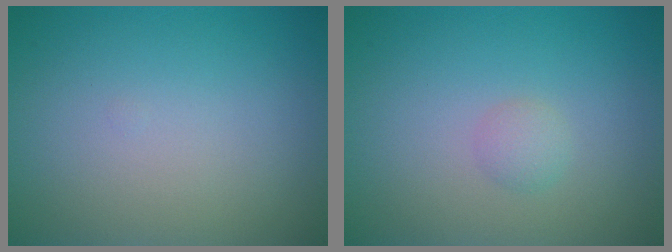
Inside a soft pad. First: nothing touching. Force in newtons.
{"total": 1.0, "press": 1.0, "slide": 0.0}